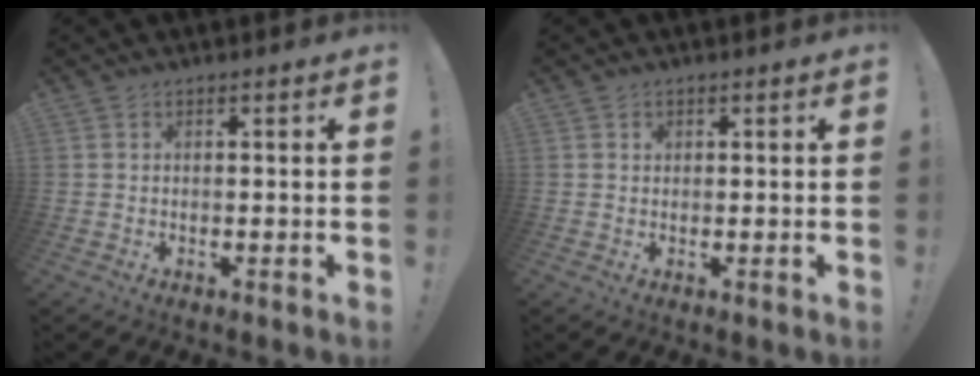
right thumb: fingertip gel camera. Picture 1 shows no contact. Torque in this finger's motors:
{"motor_torque": [-0.05, 0.23, -0.08, 0.20, 0.00]}